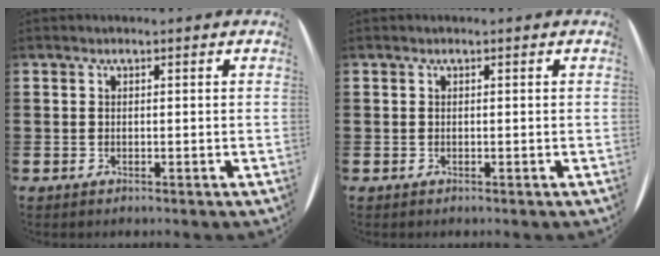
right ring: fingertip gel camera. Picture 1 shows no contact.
{"total": 0.0}